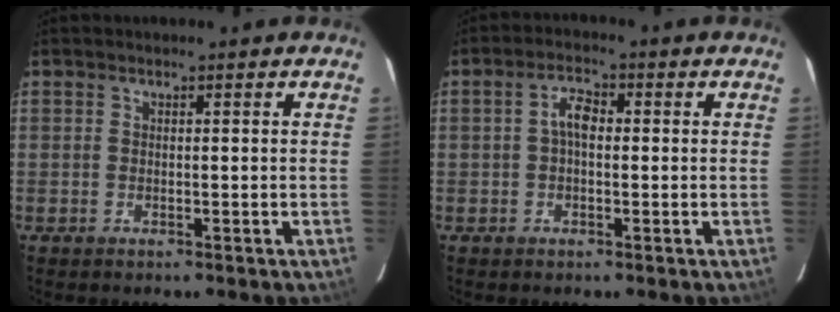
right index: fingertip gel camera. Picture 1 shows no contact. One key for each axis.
{"total": 3.5, "fx": 0.1, "fy": 1.8, "fz": 2.9, "tx": -0.057, "ty": 0.014, "tz": 0.001}